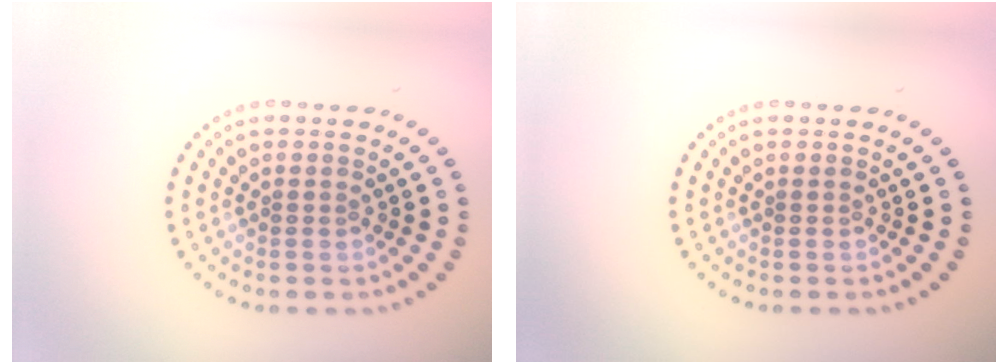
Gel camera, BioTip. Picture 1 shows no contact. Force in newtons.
{"total": 0.0}